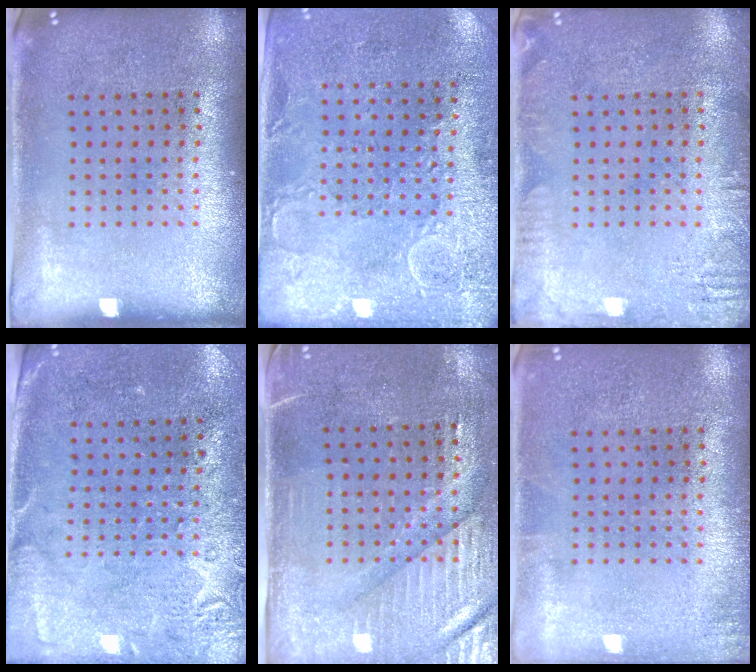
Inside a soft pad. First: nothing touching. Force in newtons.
{"total": 2.7, "press": 2.4, "slide": 1.2}
{"total": 2.2, "press": 2.2, "slide": 0.3}
{"total": 2.7, "press": 2.3, "slide": 1.5}
{"total": 3.3, "press": 2.9, "slide": 1.5}
{"total": 0.8, "press": 0.8, "slide": 0.1}